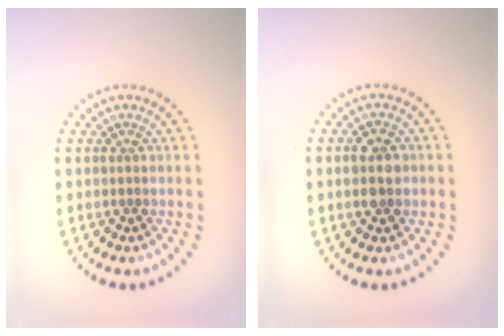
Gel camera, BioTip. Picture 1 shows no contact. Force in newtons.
{"total": 2.9, "press": 2.9, "slide": 0.1}